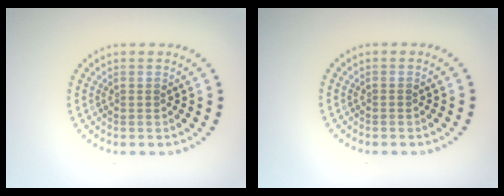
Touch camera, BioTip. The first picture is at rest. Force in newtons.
{"total": 0.0}